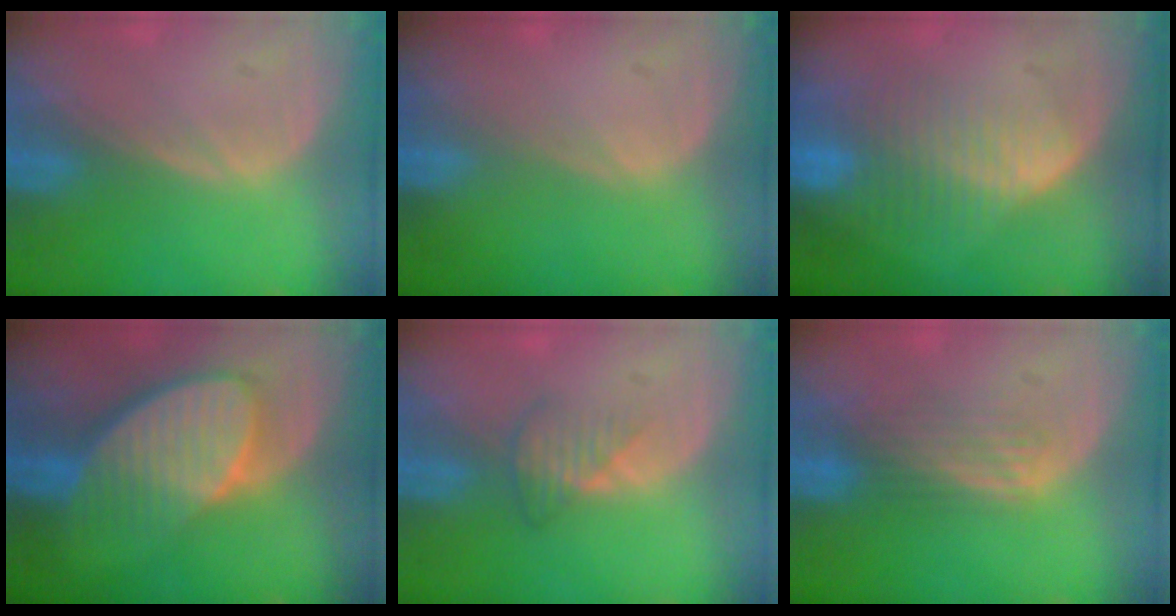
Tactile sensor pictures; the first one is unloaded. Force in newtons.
{"total": 0.0}
{"total": 8.6, "press": 7.4, "slide": 4.4}
{"total": 9.1, "press": 8.1, "slide": 4.0}
{"total": 2.7, "press": 2.6, "slide": 0.7}
{"total": 3.4, "press": 3.1, "slide": 1.5}